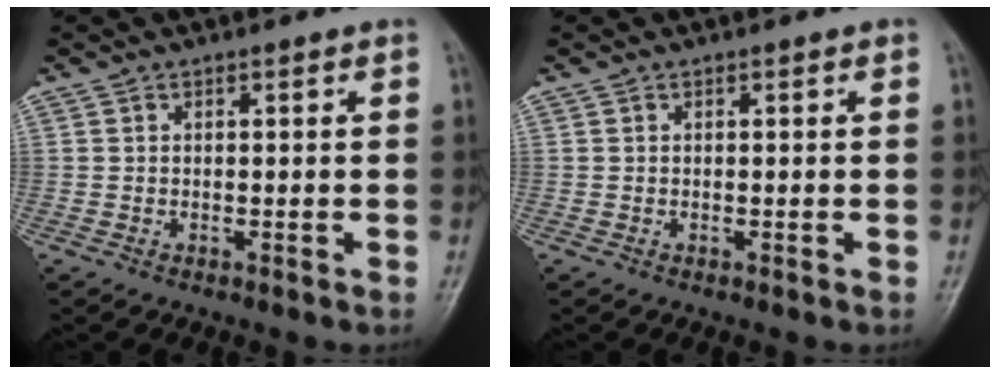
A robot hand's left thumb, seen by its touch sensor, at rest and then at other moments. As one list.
[{"total": 0.0}]